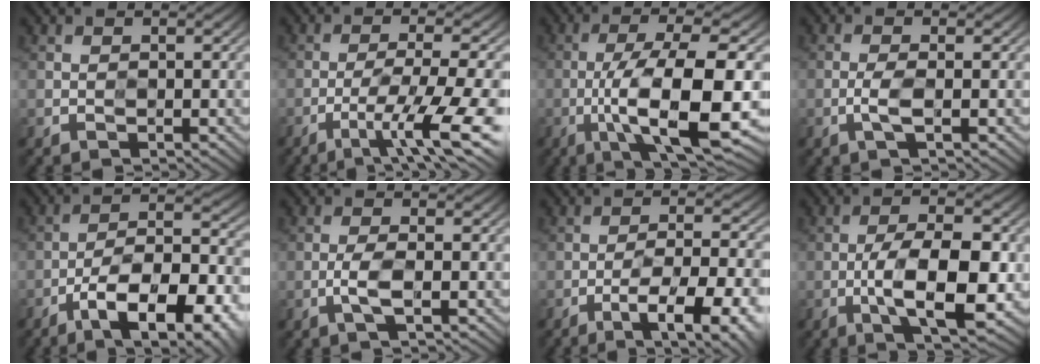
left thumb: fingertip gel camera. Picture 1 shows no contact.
{"total": 9.8, "force": [-4.7, 1.4, 8.5], "torque": [-0.130, -0.001, -0.069]}
{"total": 11.9, "force": [-3.2, 2.7, 11.1], "torque": [-0.184, 0.003, -0.052]}
{"total": 2.2, "force": [-0.9, 0.5, 2.0], "torque": [-0.036, 0.001, -0.020]}
{"total": 15.0, "force": [-8.5, 5.6, 11.0], "torque": [-0.169, -0.013, -0.139]}
{"total": 2.7, "force": [-1.2, 0.6, 2.4], "torque": [-0.048, -0.001, -0.024]}
{"total": 10.7, "force": [-6.1, 2.8, 8.3], "torque": [-0.119, 0.001, -0.088]}
{"total": 9.6, "force": [-2.5, 3.3, 8.6], "torque": [-0.141, -0.005, -0.041]}